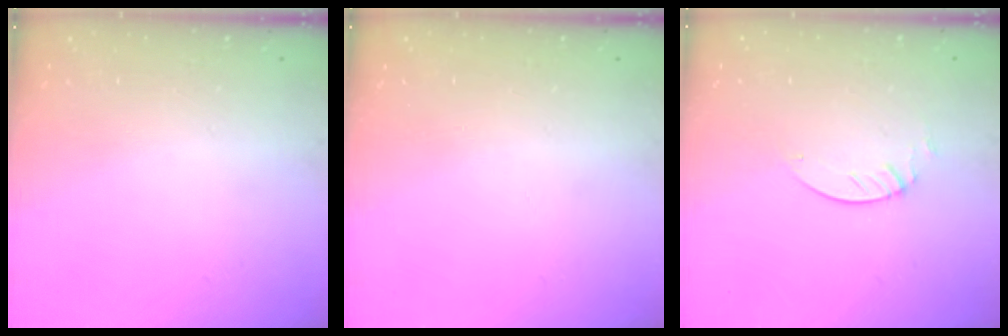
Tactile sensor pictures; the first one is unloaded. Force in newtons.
{"total": 0.0}
{"total": 2.3, "press": 2.3, "slide": 0.2}